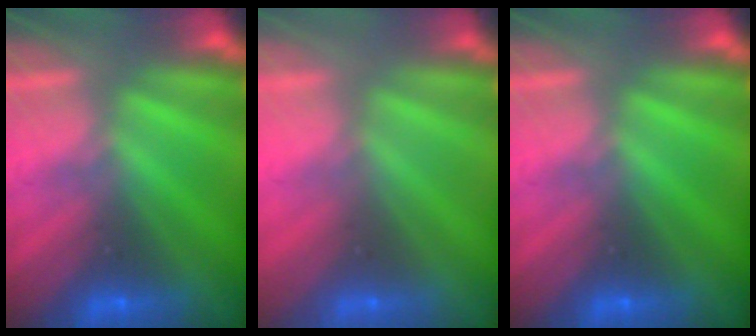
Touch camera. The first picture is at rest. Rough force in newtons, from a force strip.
{"total": 2.8}
{"total": 0.0}